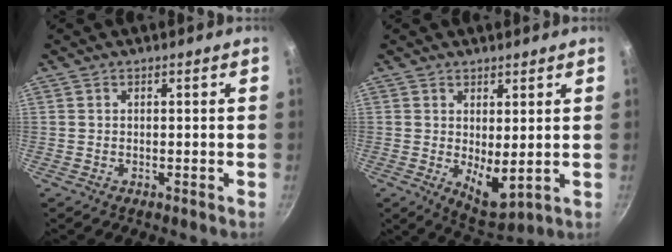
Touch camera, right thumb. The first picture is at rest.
{"total": 7.0, "force": [0.8, 3.2, 6.1], "torque": [-0.078, -0.024, 0.026]}